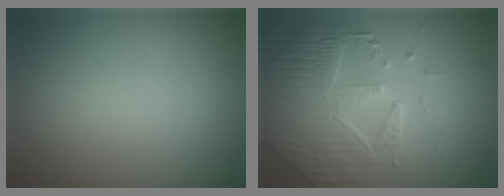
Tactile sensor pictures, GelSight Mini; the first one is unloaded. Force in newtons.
{"total": 8.8, "press": 6.0, "slide": 6.4}